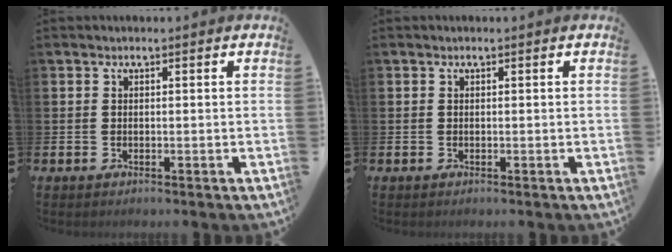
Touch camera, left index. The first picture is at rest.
{"total": 0.0}